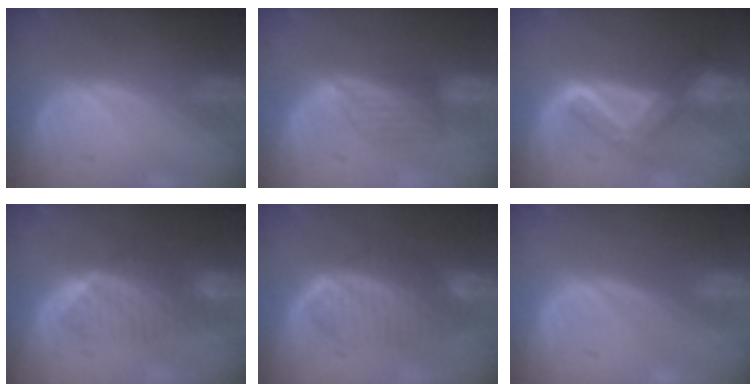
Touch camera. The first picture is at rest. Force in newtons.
{"total": 3.7, "press": 3.5, "slide": 1.3}
{"total": 6.7, "press": 5.7, "slide": 3.5}
{"total": 6.6, "press": 5.6, "slide": 3.5}
{"total": 6.5, "press": 6.3, "slide": 1.8}
{"total": 0.6, "press": 0.1, "slide": 0.6}